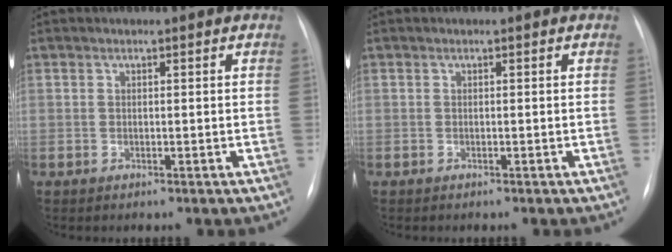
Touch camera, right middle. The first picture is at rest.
{"total": 0.0}